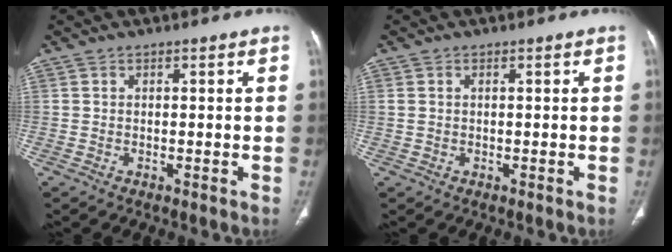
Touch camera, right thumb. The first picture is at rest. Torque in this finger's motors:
{"motor_torque": [-0.16, -0.13, -0.11, 0.51, -0.03]}